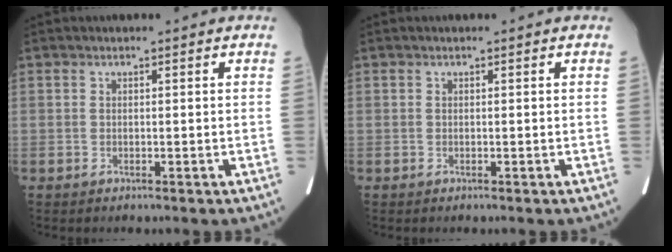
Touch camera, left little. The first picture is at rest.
{"total": 0.0}